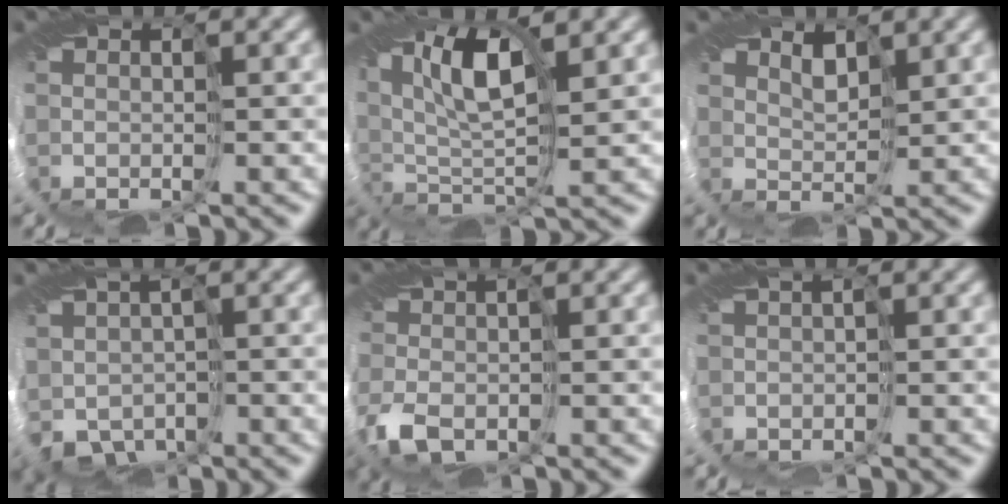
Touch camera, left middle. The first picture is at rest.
{"total": 7.9, "force": [3.0, 3.5, 6.4], "torque": [-0.136, 0.010, 0.051]}
{"total": 1.4, "force": [1.0, 0.8, 0.5], "torque": [-0.008, -0.002, 0.018]}
{"total": 3.6, "force": [-0.6, 3.1, 1.6], "torque": [-0.027, -0.003, 0.000]}
{"total": 4.1, "force": [-2.0, 2.5, 2.6], "torque": [-0.066, -0.006, -0.045]}
{"total": 1.1, "force": [0.1, 0.9, 0.7], "torque": [-0.005, 0.006, 0.008]}